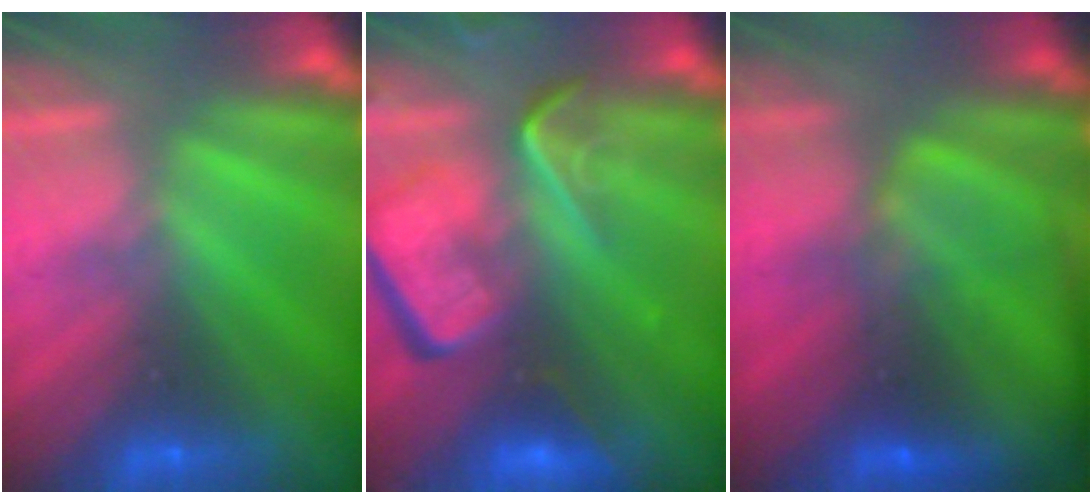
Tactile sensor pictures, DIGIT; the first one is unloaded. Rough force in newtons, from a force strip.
{"total": 7.0}
{"total": 5.6}